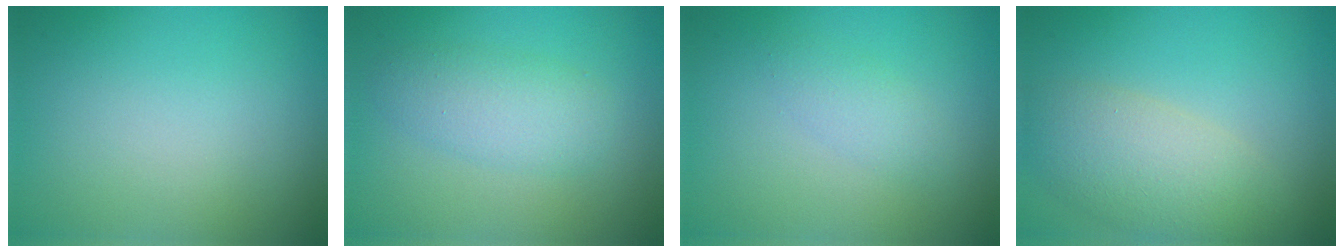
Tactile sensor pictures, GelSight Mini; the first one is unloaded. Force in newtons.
{"total": 2.4, "press": 2.3, "slide": 0.1}
{"total": 1.5, "press": 1.5, "slide": 0.1}
{"total": 5.5, "press": 5.5, "slide": 0.4}